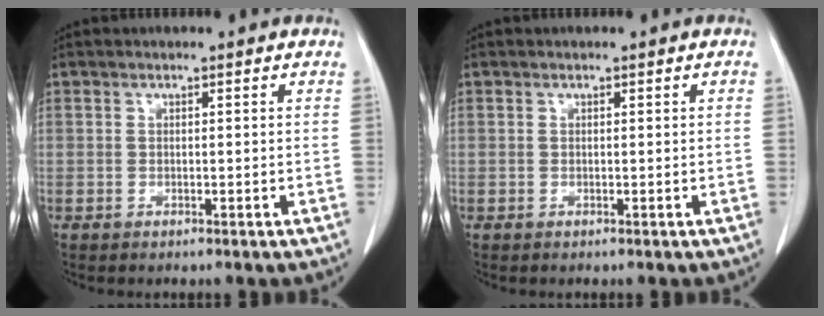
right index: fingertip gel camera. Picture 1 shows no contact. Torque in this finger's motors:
{"motor_torque": [0.07, -0.03, 0.03, 0.01]}